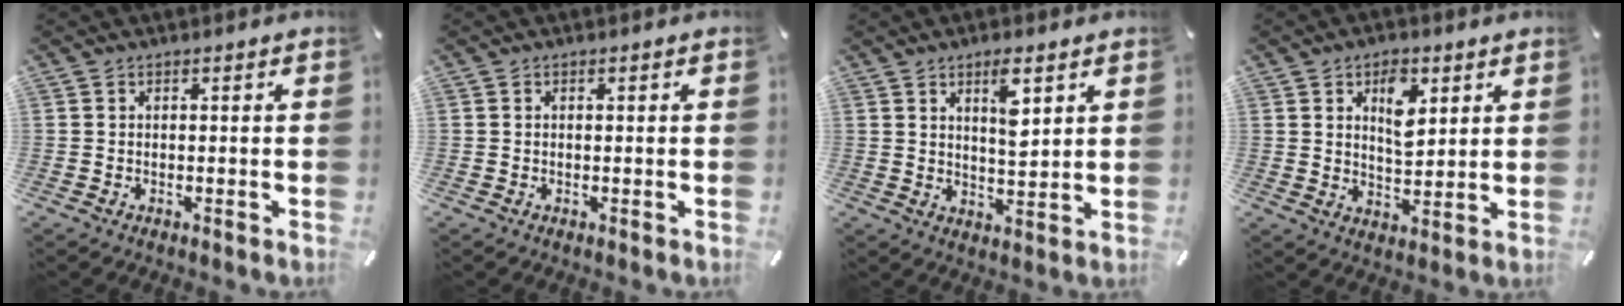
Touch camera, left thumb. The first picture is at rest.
{"total": 0.0}
{"total": 7.2, "force": [3.8, 2.5, 5.5], "torque": [-0.079, -0.023, 0.057]}
{"total": 7.8, "force": [3.4, 4.9, 5.0], "torque": [-0.064, -0.005, 0.054]}